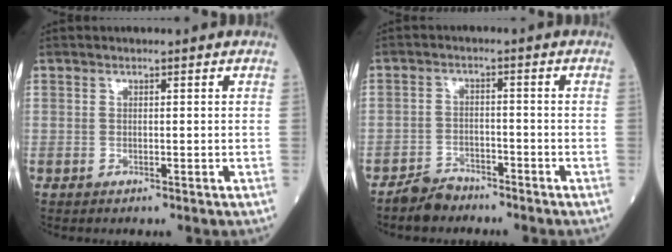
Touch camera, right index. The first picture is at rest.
{"total": 3.6, "force": [-3.3, 1.4, 0.3], "torque": [-0.012, 0.001, -0.062]}